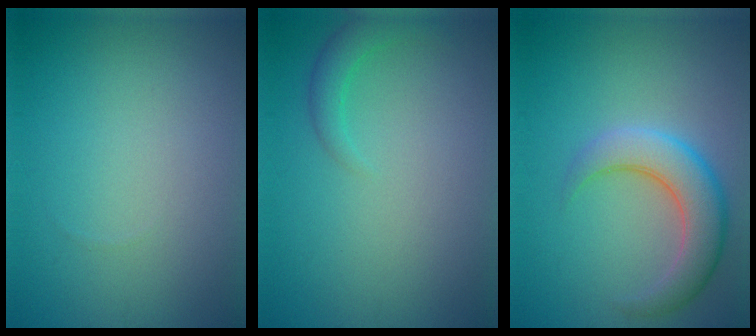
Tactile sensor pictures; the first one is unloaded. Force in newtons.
{"total": 2.0, "press": 1.9, "slide": 0.1}
{"total": 5.3, "press": 5.3, "slide": 0.4}